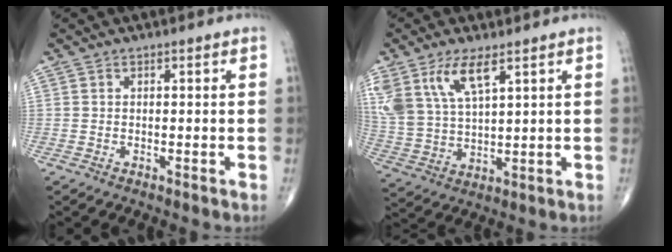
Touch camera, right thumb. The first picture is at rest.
{"total": 12.1, "force": [6.7, 5.0, 8.8], "torque": [-0.184, -0.017, 0.142]}